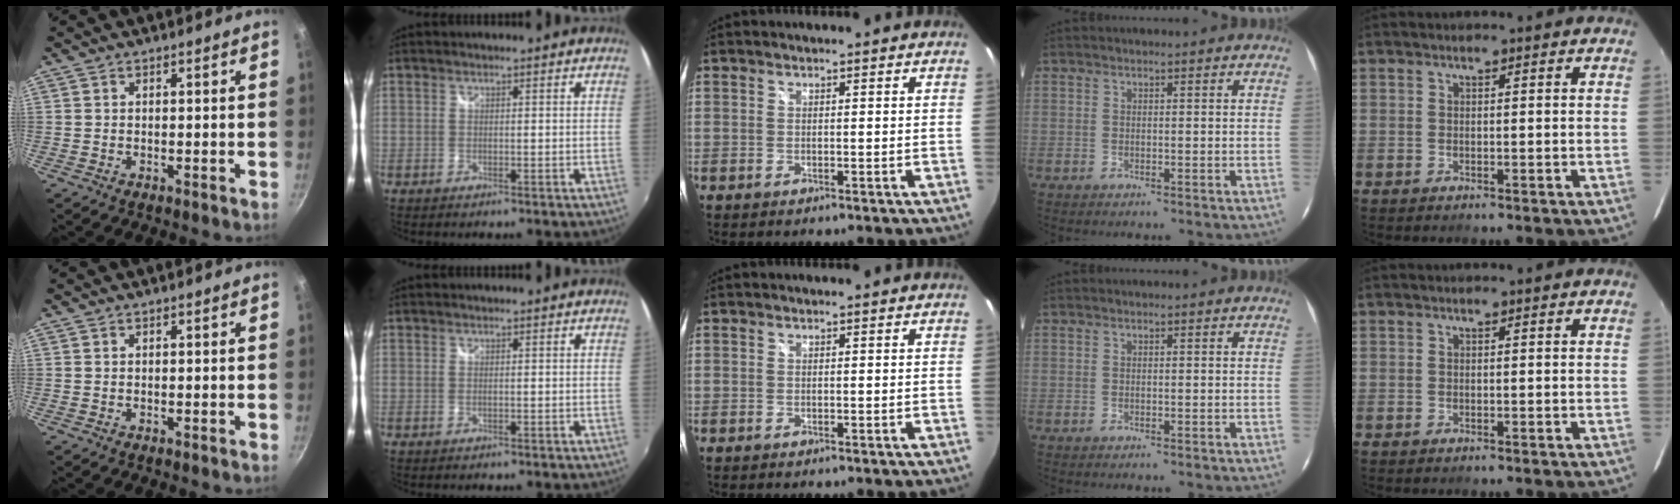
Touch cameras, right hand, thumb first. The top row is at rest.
{}